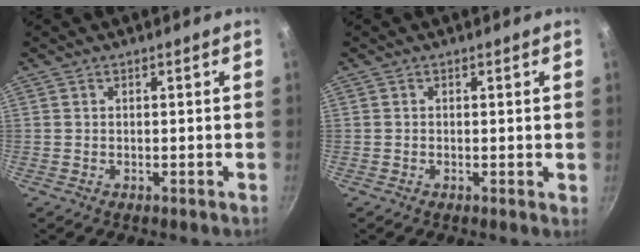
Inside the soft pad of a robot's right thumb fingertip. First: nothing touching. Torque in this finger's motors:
{"motor_torque": [-0.07, 0.10, -0.18, 0.08, 0.05]}